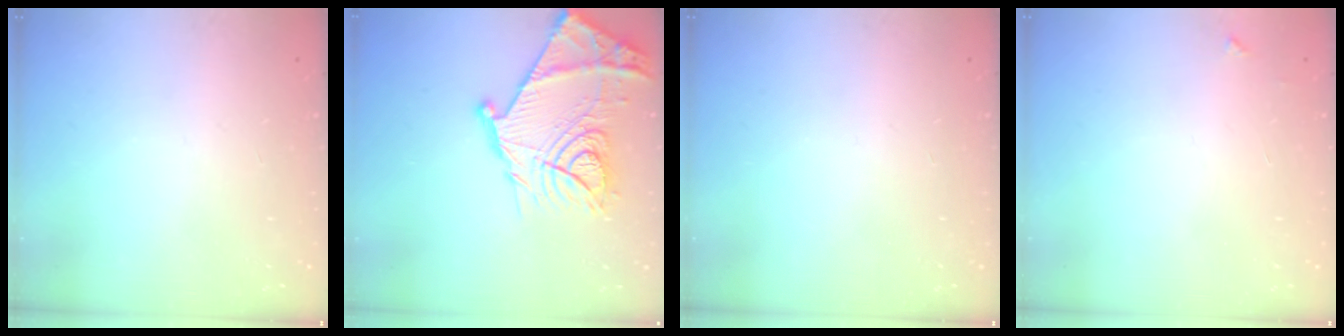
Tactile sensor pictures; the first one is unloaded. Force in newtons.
{"total": 22.8, "press": 22.7, "slide": 1.7}
{"total": 0.0}
{"total": 3.3, "press": 3.3, "slide": 0.4}